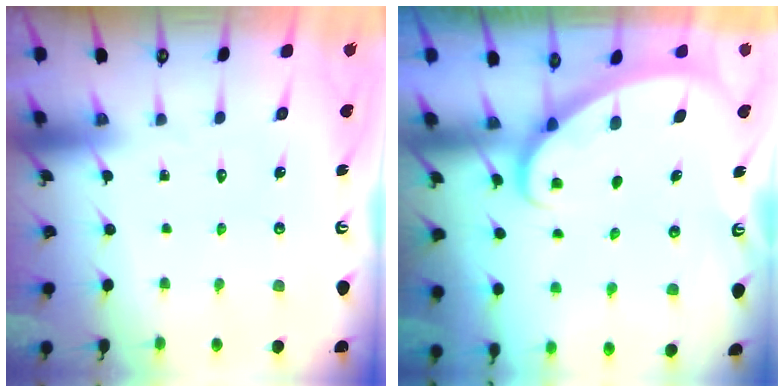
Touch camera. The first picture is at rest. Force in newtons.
{"total": 2.0, "press": 2.0, "slide": 0.1}